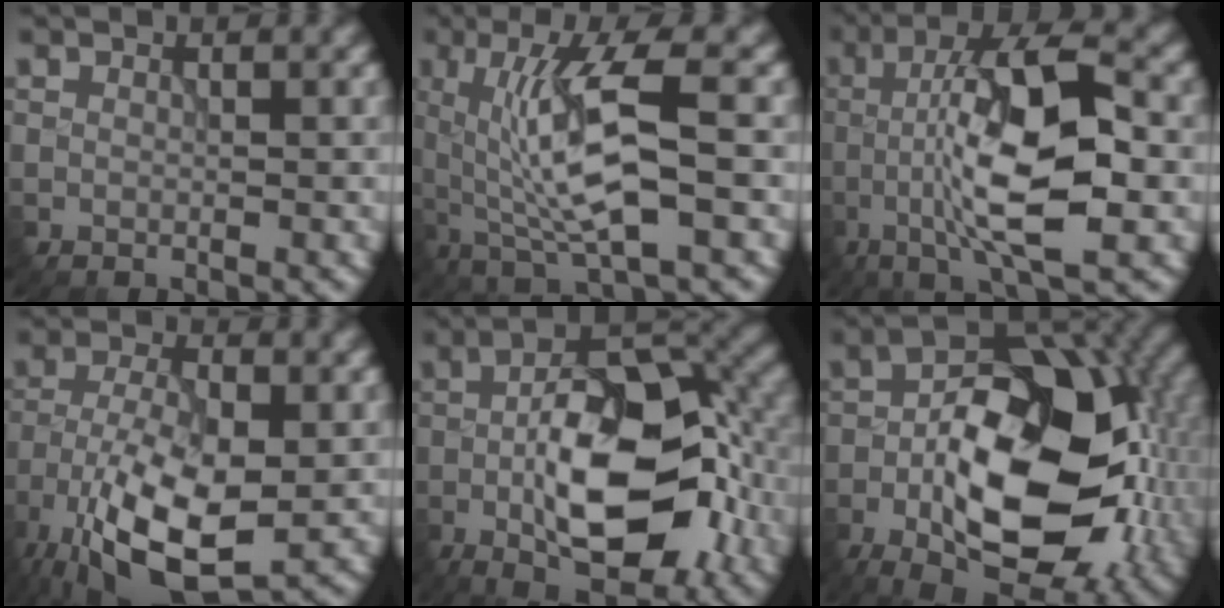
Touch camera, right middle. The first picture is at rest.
{"total": 9.0, "force": [0.3, 2.2, 8.7], "torque": [-0.160, 0.000, 0.009]}
{"total": 10.4, "force": [-2.0, 2.7, 9.8], "torque": [-0.172, 0.018, -0.041]}
{"total": 11.7, "force": [-5.4, 4.7, 9.2], "torque": [-0.189, -0.018, -0.101]}
{"total": 12.6, "force": [-3.1, 5.9, 10.7], "torque": [-0.174, 0.001, -0.059]}
{"total": 15.6, "force": [-4.2, 8.2, 12.6], "torque": [-0.194, -0.008, -0.080]}